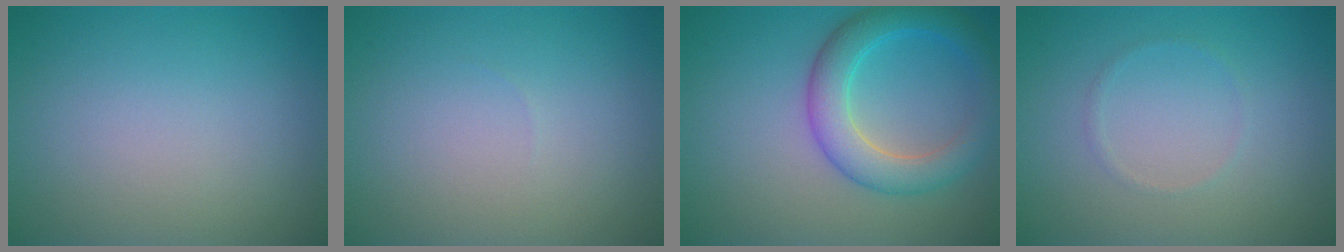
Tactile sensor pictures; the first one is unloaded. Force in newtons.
{"total": 0.0}
{"total": 5.1, "press": 5.1, "slide": 0.3}
{"total": 0.6, "press": 0.6, "slide": 0.1}